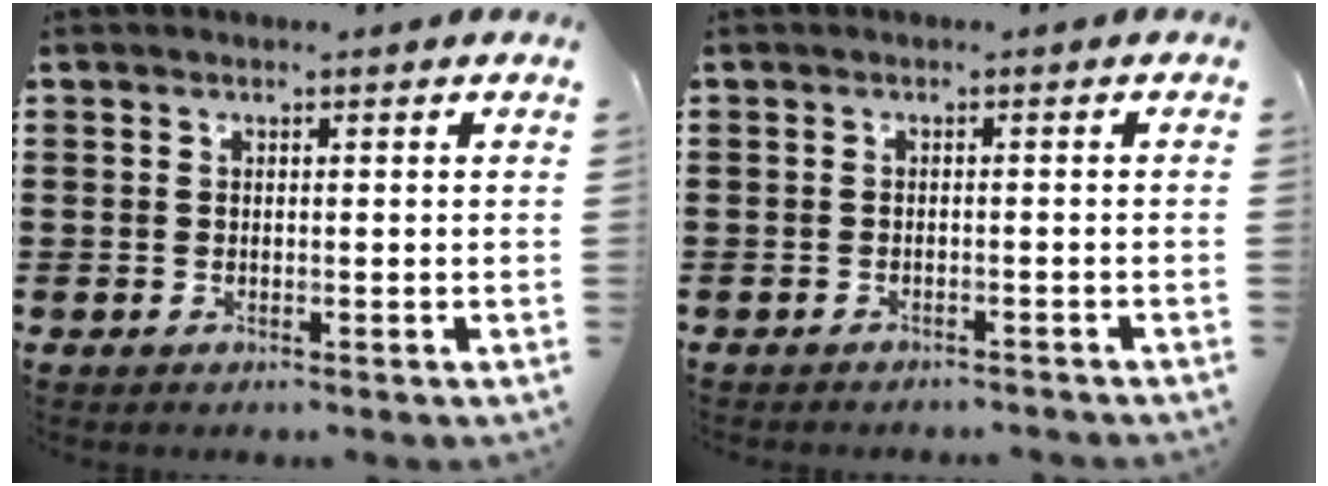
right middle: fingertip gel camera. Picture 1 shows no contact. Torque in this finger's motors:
{"motor_torque": [1.07, -1.07, 0.21, 0.03]}